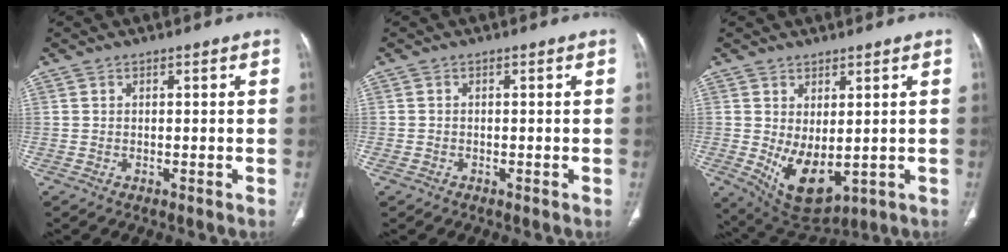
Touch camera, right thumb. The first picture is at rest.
{"total": 0.9, "force": [-0.5, 0.7, 0.2], "torque": [-0.009, 0.001, -0.011]}
{"total": 9.3, "force": [-0.7, 4.9, 7.8], "torque": [-0.120, -0.016, 0.017]}